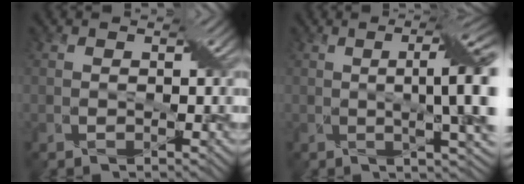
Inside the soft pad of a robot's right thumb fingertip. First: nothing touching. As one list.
[{"total": 10.5, "force": [0.7, 2.5, 10.2], "torque": [-0.138, 0.015, 0.012]}]